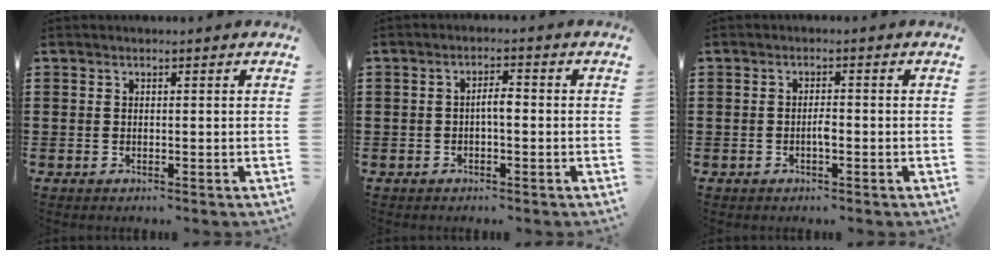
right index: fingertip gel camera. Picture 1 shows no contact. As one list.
[{"total": 2.4, "force": [-0.4, 0.7, 2.2], "torque": [-0.042, 0.004, -0.010]}, {"total": 1.8, "force": [-0.6, 0.6, 1.6], "torque": [-0.031, 0.002, -0.013]}]